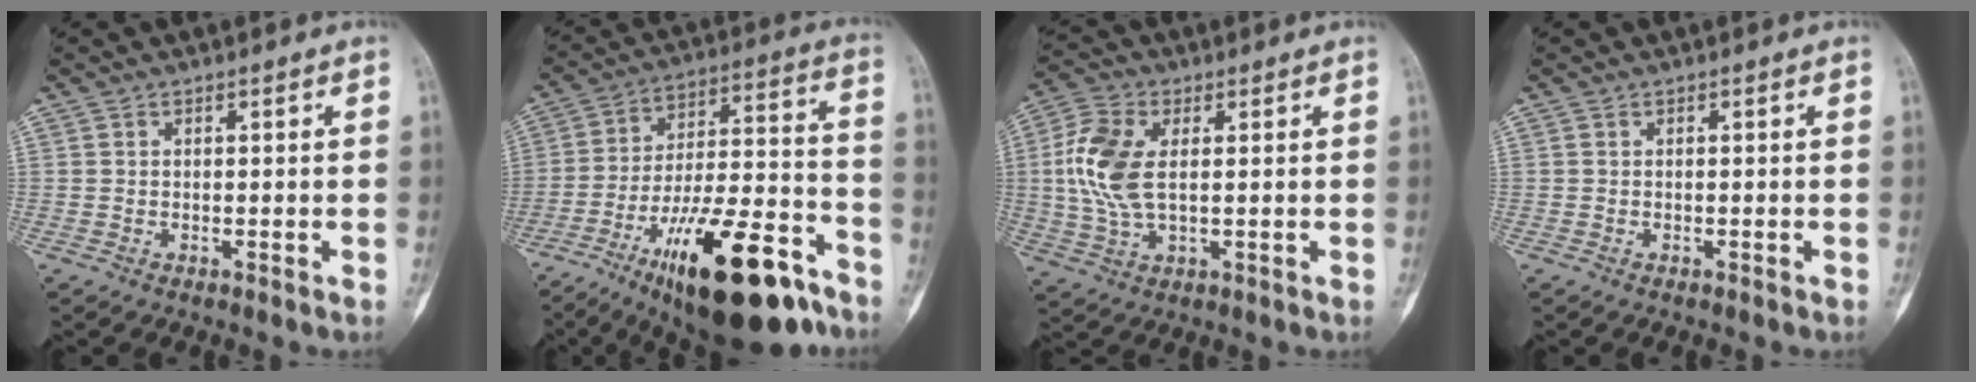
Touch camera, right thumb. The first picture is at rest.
{"total": 25.9, "force": [-15.2, 8.5, 19.2], "torque": [-0.275, 0.079, -0.240]}
{"total": 10.7, "force": [1.3, 5.8, 8.8], "torque": [-0.200, 0.004, 0.025]}
{"total": 0.0}